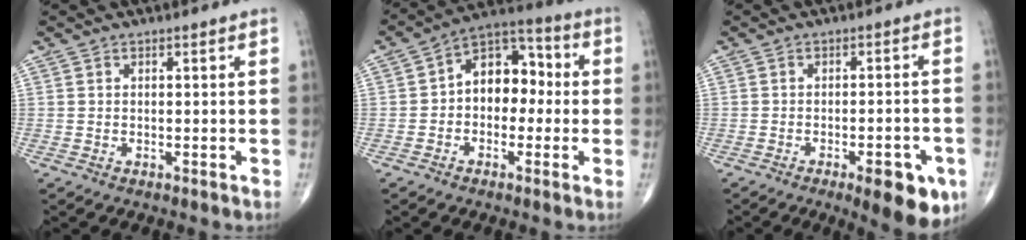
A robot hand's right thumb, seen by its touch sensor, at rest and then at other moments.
{"total": 11.1, "force": [0.0, 7.7, 8.0], "torque": [-0.083, 0.042, -0.017]}
{"total": 10.1, "force": [-4.9, 3.3, 8.2], "torque": [-0.086, 0.012, -0.058]}